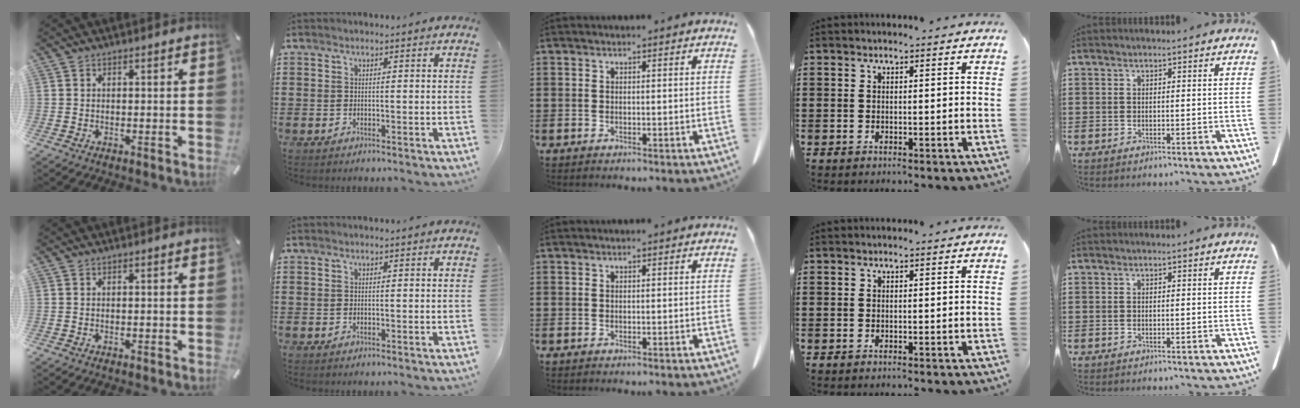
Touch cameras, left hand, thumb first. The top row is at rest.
{}